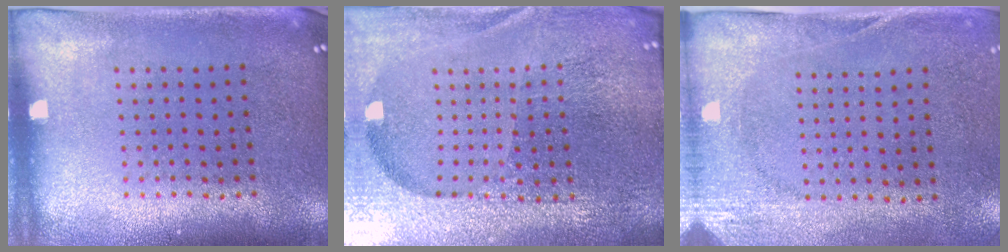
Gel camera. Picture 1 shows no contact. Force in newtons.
{"total": 6.1, "press": 5.4, "slide": 2.8}
{"total": 2.7, "press": 2.1, "slide": 1.7}